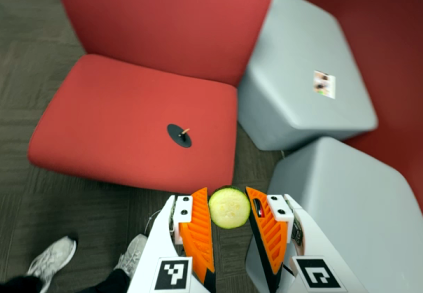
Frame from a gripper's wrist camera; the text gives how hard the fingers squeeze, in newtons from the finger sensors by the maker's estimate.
{"total": 8.5, "left": 8.7, "right": 8.3}